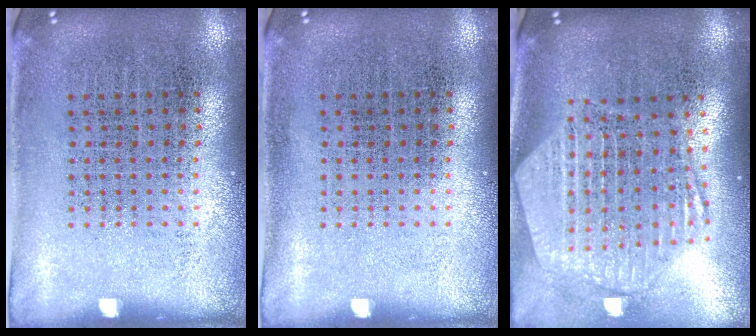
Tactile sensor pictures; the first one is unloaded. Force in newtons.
{"total": 0.0}
{"total": 2.7, "press": 2.2, "slide": 1.5}